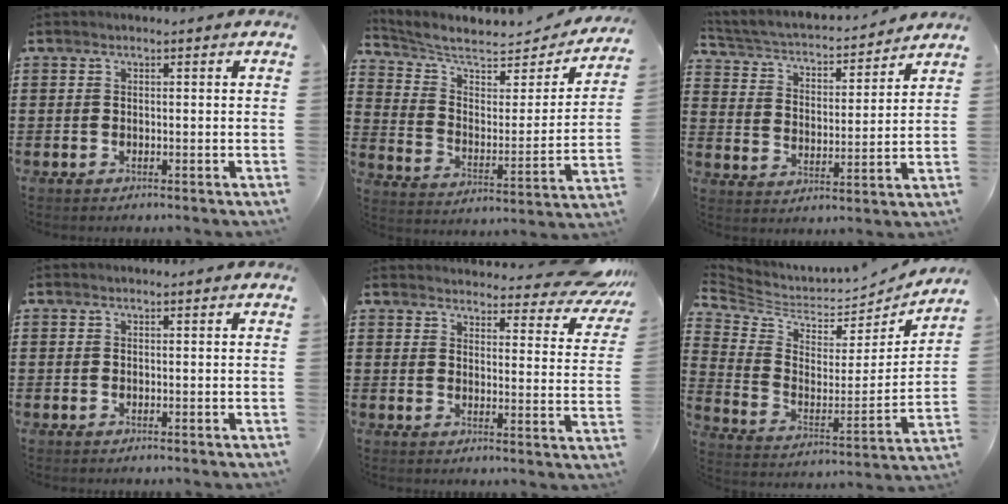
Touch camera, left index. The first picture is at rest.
{"total": 6.0, "force": [4.9, 1.7, 3.1], "torque": [-0.085, -0.034, 0.079]}
{"total": 2.9, "force": [2.6, 0.9, 0.9], "torque": [-0.037, -0.025, 0.034]}
{"total": 0.0}
{"total": 4.7, "force": [4.4, 0.5, 1.4], "torque": [-0.024, -0.038, 0.072]}
{"total": 3.5, "force": [2.9, 1.7, 0.9], "torque": [-0.043, -0.042, 0.045]}